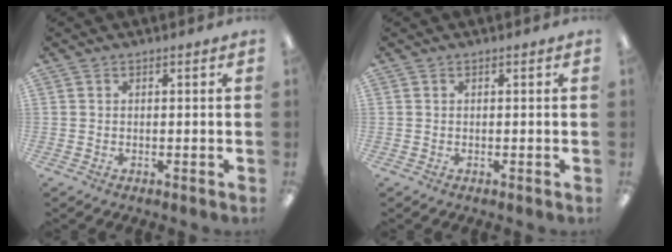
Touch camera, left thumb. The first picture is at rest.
{"total": 0.0}